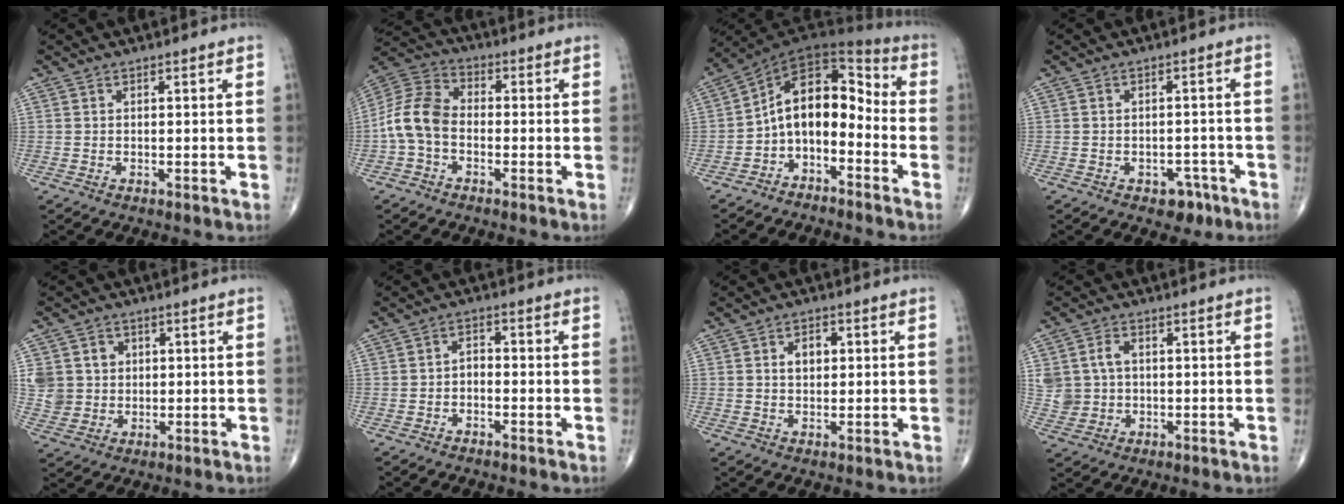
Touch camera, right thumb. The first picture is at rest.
{"total": 9.4, "force": [-2.1, 6.4, 6.6], "torque": [-0.128, 0.029, -0.055]}
{"total": 11.7, "force": [-3.9, 7.2, 8.3], "torque": [-0.096, 0.093, -0.081]}
{"total": 4.0, "force": [-2.3, 2.7, 1.8], "torque": [-0.004, 0.017, -0.026]}
{"total": 7.7, "force": [1.6, 7.1, 2.6], "torque": [-0.024, 0.001, 0.039]}
{"total": 2.2, "force": [-1.0, 1.4, 1.3], "torque": [-0.012, 0.018, -0.025]}
{"total": 3.7, "force": [0.9, 2.5, 2.6], "torque": [-0.031, 0.003, 0.013]}
{"total": 6.5, "force": [0.8, 5.4, 3.4], "torque": [-0.054, 0.005, 0.022]}